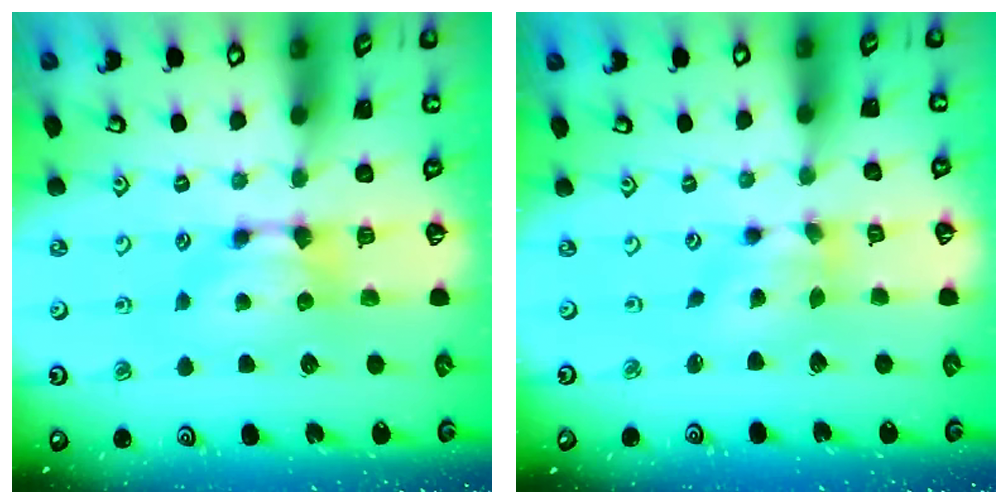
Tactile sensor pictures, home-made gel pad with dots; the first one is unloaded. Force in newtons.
{"total": 3.4, "press": 3.0, "slide": 1.7}